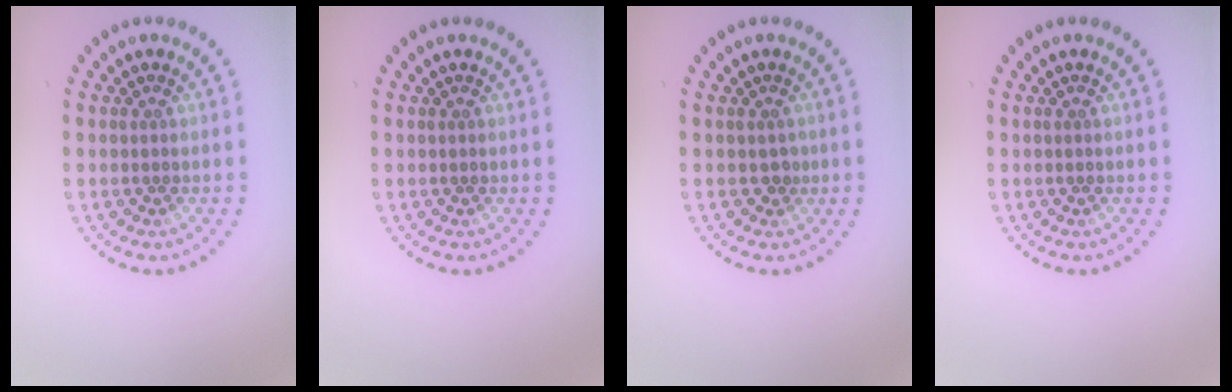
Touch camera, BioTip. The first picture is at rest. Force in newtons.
{"total": 0.0}
{"total": 1.0, "press": 0.8, "slide": 0.6}
{"total": 0.0}